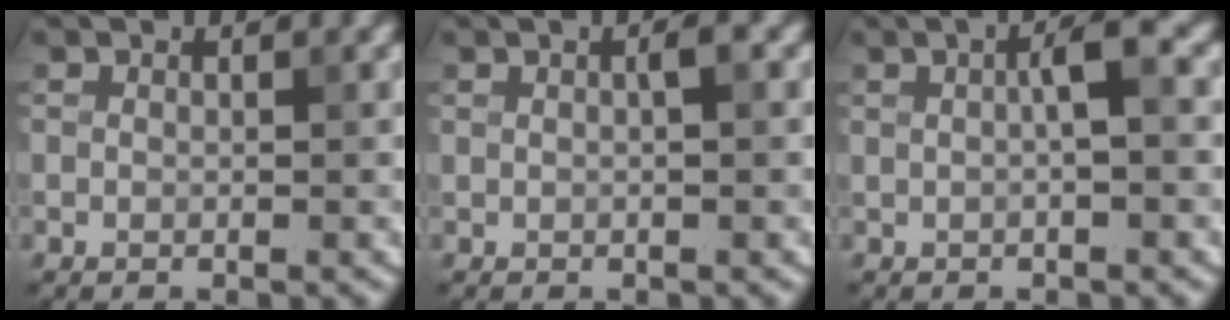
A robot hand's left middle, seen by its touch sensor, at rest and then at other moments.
{"total": 1.0, "force": [0.2, 0.1, 0.9], "torque": [-0.019, 0.006, 0.004]}
{"total": 2.3, "force": [0.3, 0.3, 2.3], "torque": [-0.039, 0.011, 0.005]}